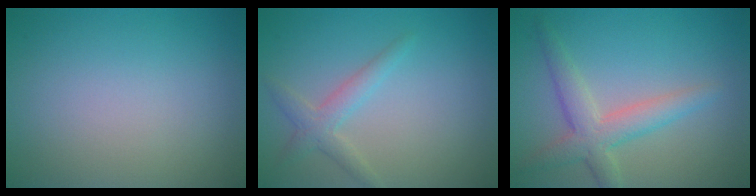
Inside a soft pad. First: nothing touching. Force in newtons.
{"total": 2.2, "press": 2.2, "slide": 0.1}
{"total": 3.9, "press": 3.8, "slide": 0.1}